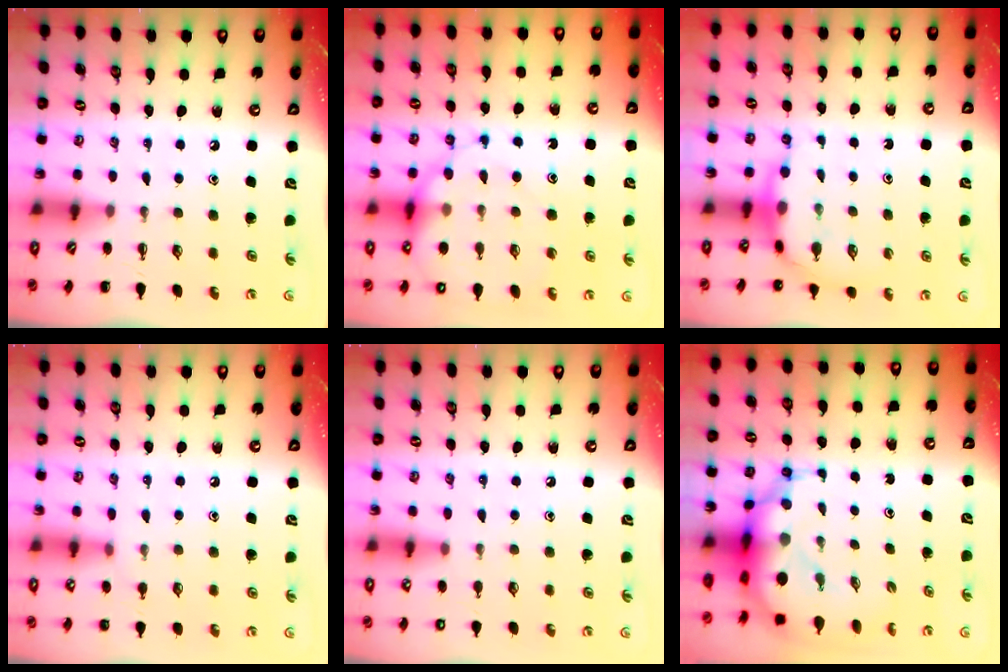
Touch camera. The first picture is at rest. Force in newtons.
{"total": 15.1, "press": 14.9, "slide": 2.3}
{"total": 7.3, "press": 7.1, "slide": 2.0}
{"total": 7.3, "press": 7.1, "slide": 1.3}
{"total": 7.1, "press": 6.8, "slide": 2.2}
{"total": 12.4, "press": 12.0, "slide": 3.3}